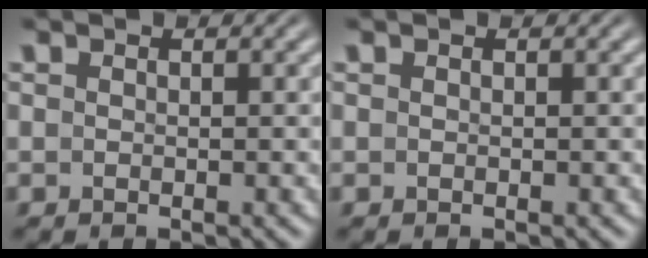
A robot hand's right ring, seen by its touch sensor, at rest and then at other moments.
{"total": 0.0}